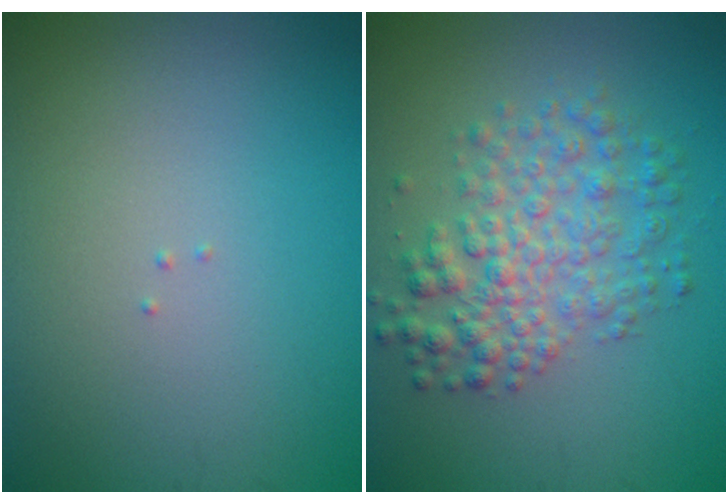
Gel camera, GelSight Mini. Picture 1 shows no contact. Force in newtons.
{"total": 4.6, "press": 4.6, "slide": 0.1}